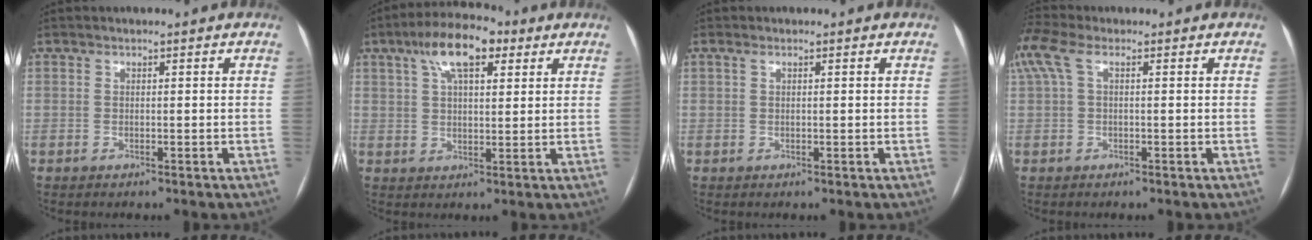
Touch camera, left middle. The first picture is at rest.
{"total": 9.8, "force": [4.9, 3.6, 7.7], "torque": [-0.139, 0.029, 0.083]}
{"total": 0.8, "force": [0.5, 0.1, 0.6], "torque": [-0.018, 0.008, 0.011]}
{"total": 6.3, "force": [2.8, 2.4, 5.1], "torque": [-0.145, 0.046, 0.060]}